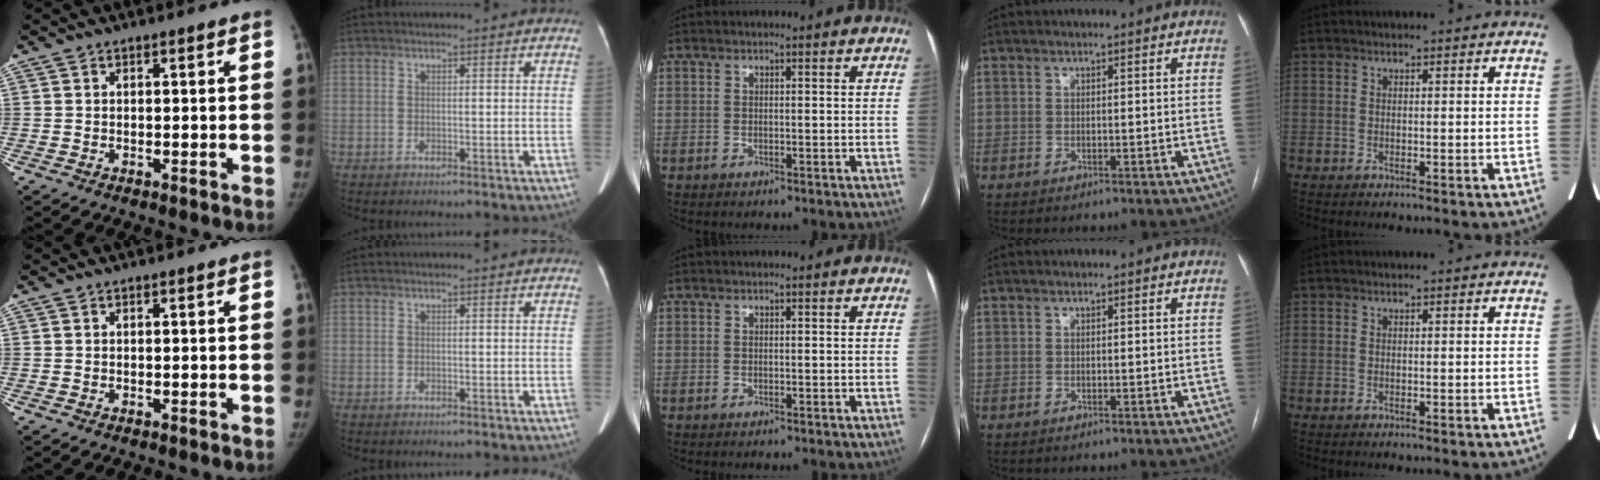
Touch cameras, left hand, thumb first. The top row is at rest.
{}